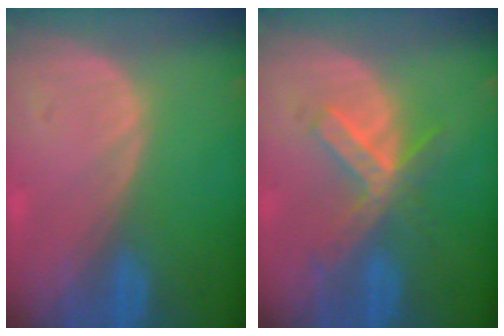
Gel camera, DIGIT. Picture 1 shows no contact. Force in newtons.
{"total": 6.0, "press": 5.7, "slide": 1.9}